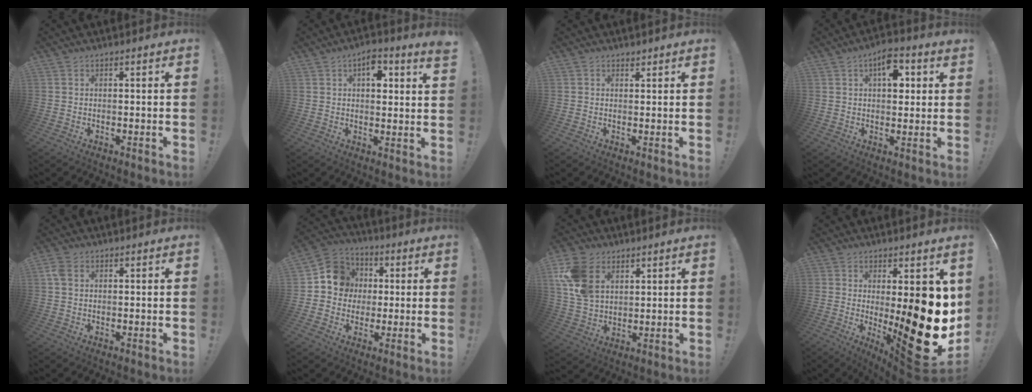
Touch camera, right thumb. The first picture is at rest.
{"total": 5.7, "force": [2.7, 2.4, 4.4], "torque": [-0.055, -0.011, 0.042]}
{"total": 1.0, "force": [1.0, 0.4, 0.2], "torque": [0.009, -0.007, 0.016]}
{"total": 8.2, "force": [2.9, 4.6, 6.1], "torque": [-0.076, -0.003, 0.048]}
{"total": 3.7, "force": [1.2, 2.5, 2.4], "torque": [-0.056, 0.005, 0.024]}
{"total": 11.8, "force": [1.2, 10.9, 4.2], "torque": [-0.057, 0.011, 0.028]}
{"total": 14.3, "force": [6.2, 10.0, 8.1], "torque": [-0.156, -0.014, 0.126]}
{"total": 24.5, "force": [-1.8, 8.7, 22.8], "torque": [-0.286, -0.028, -0.012]}